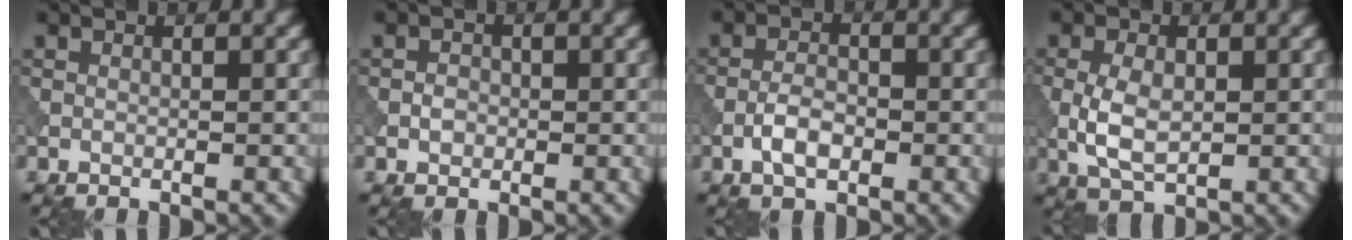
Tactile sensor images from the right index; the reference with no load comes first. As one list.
[{"total": 1.2, "force": [-0.3, 1.0, 0.6], "torque": [-0.009, 0.000, -0.008]}, {"total": 2.9, "force": [-1.2, 1.4, 2.3], "torque": [-0.043, 0.004, -0.028]}, {"total": 3.9, "force": [-0.3, 2.2, 3.2], "torque": [-0.074, -0.001, -0.004]}]